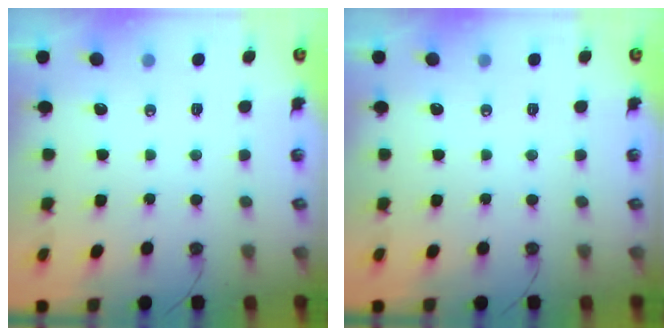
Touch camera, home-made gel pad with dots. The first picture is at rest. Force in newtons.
{"total": 0.0}